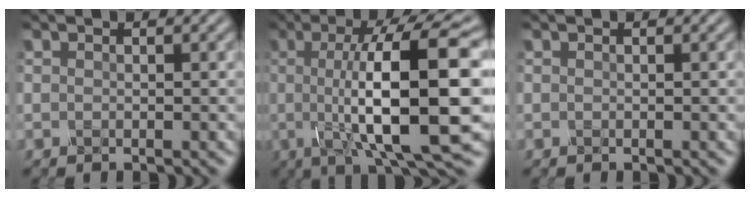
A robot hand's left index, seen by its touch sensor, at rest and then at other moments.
{"total": 13.9, "force": [0.0, 3.3, 13.5], "torque": [-0.178, 0.007, 0.000]}
{"total": 0.0}